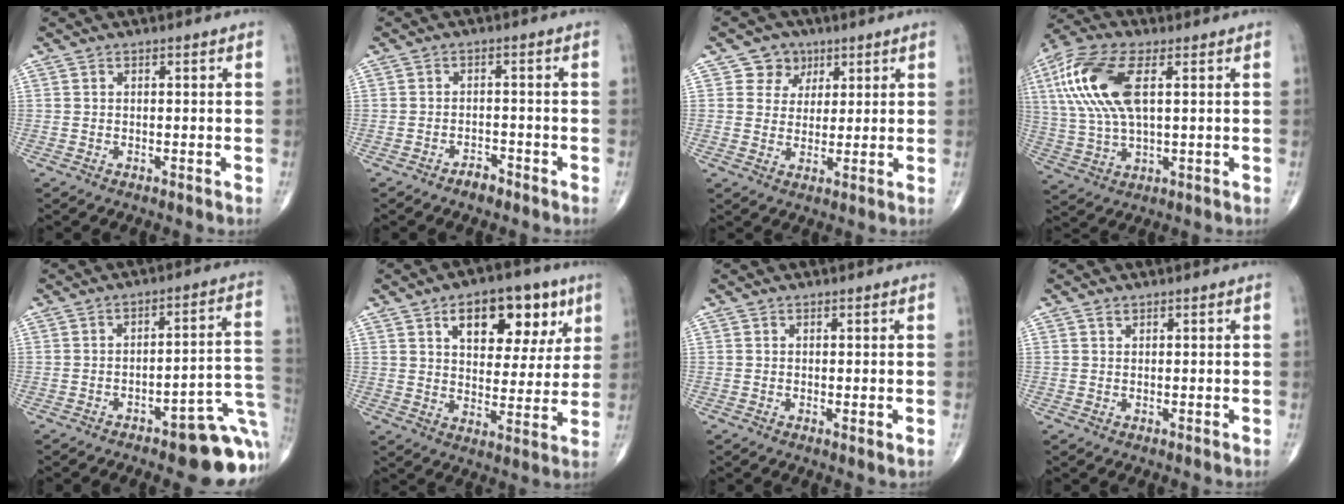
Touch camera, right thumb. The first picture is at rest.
{"total": 2.3, "force": [-1.8, 1.1, 0.9], "torque": [-0.014, 0.009, -0.032]}
{"total": 5.3, "force": [2.5, 4.6, 0.7], "torque": [0.017, -0.007, 0.038]}
{"total": 16.3, "force": [4.3, 7.2, 13.9], "torque": [-0.308, 0.009, 0.082]}
{"total": 15.7, "force": [-7.6, 5.5, 12.6], "torque": [-0.075, 0.066, -0.089]}
{"total": 16.0, "force": [7.5, 8.8, 11.2], "torque": [-0.110, -0.018, 0.112]}
{"total": 1.0, "force": [0.1, 0.3, 1.0], "torque": [-0.019, -0.006, 0.001]}
{"total": 0.8, "force": [0.6, 0.5, 0.3], "torque": [-0.001, -0.002, 0.010]}